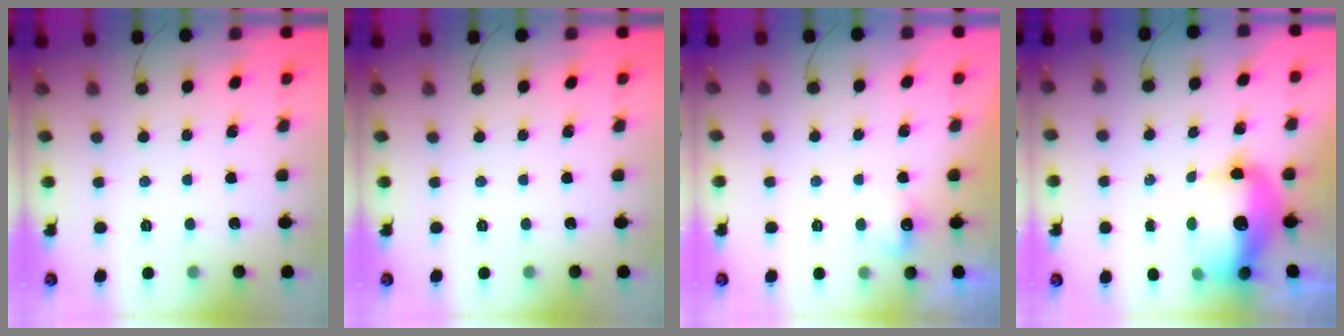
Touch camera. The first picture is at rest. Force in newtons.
{"total": 0.0}
{"total": 4.8, "press": 4.3, "slide": 2.3}
{"total": 14.3, "press": 13.9, "slide": 3.4}